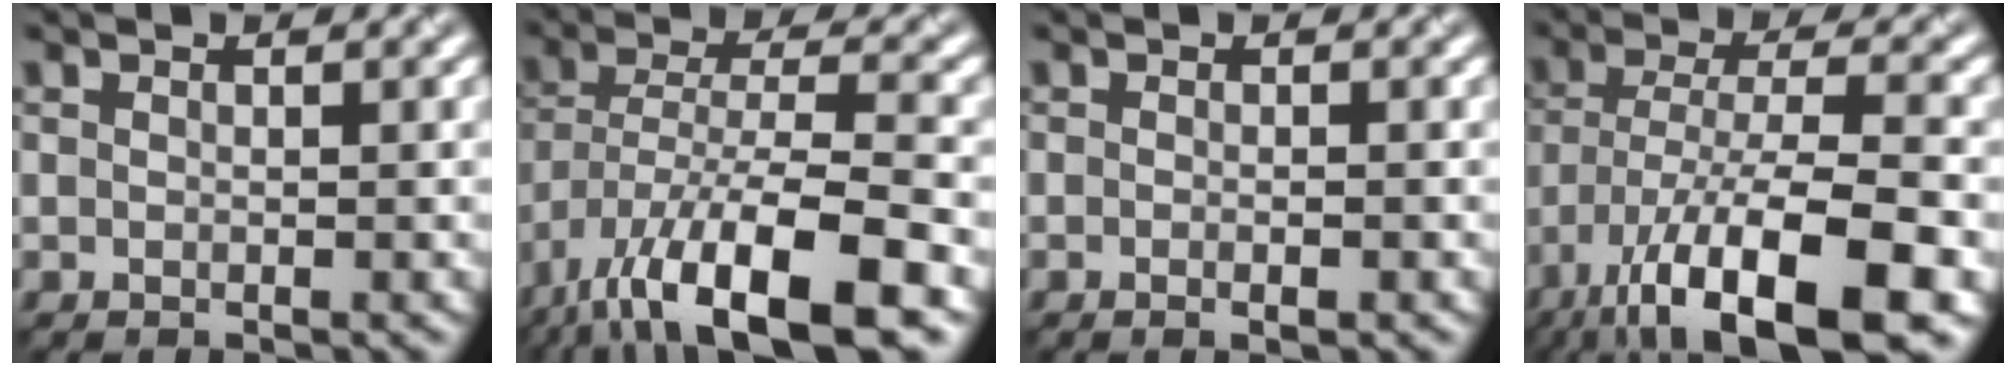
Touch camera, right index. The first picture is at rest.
{"total": 12.5, "force": [-7.5, 3.7, 9.3], "torque": [-0.165, -0.008, -0.135]}
{"total": 1.4, "force": [-0.3, 0.5, 1.3], "torque": [0.001, -0.005, -0.009]}
{"total": 13.7, "force": [-7.7, 4.1, 10.5], "torque": [-0.193, -0.013, -0.132]}